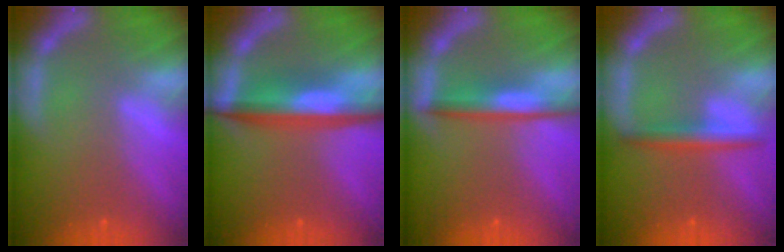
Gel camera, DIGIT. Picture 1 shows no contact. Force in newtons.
{"total": 6.6}
{"total": 4.0}
{"total": 3.0}